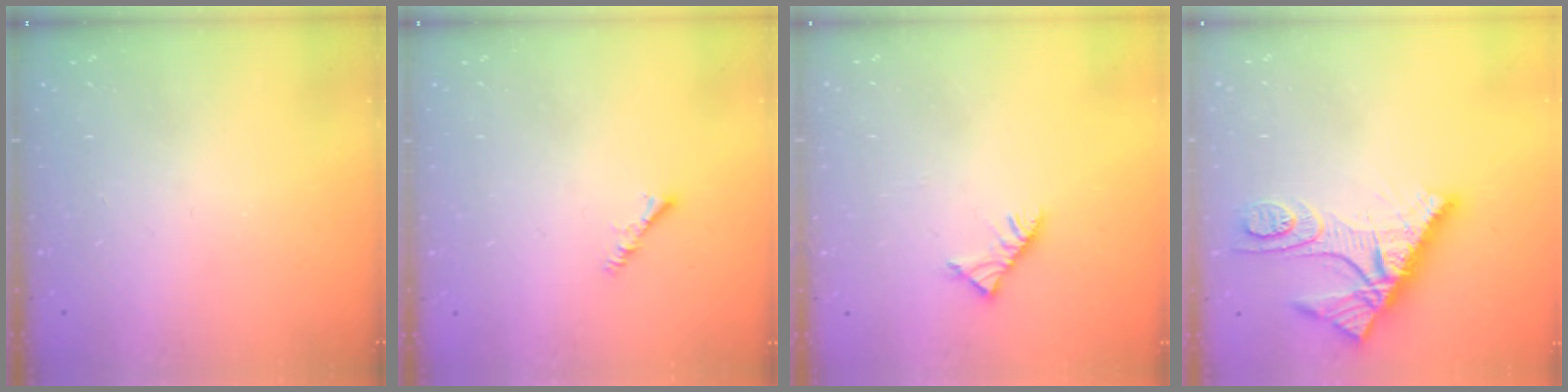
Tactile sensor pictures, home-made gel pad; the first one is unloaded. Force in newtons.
{"total": 1.9, "press": 1.9, "slide": 0.4}
{"total": 3.4, "press": 3.3, "slide": 0.8}
{"total": 10.7, "press": 10.6, "slide": 1.1}